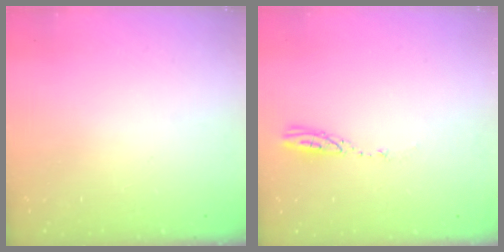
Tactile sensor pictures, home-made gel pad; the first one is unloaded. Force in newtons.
{"total": 3.8, "press": 3.8, "slide": 0.2}